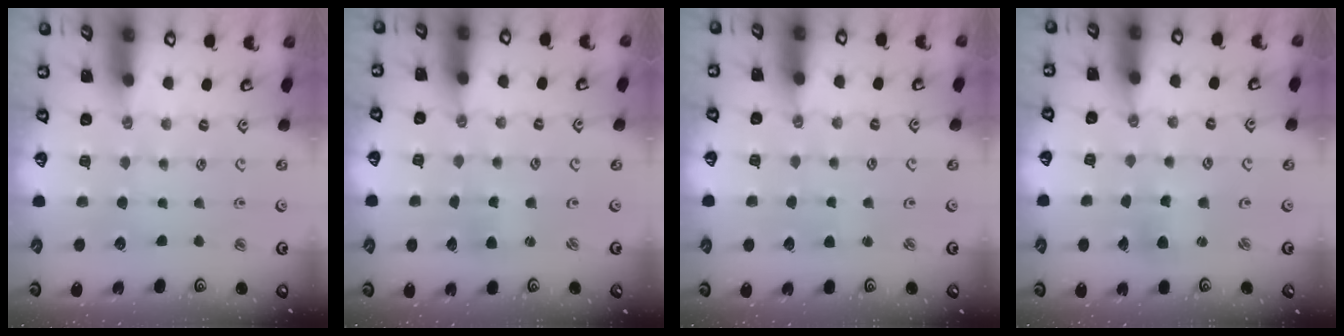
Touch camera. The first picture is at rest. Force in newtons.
{"total": 1.5, "press": 1.4, "slide": 0.3}
{"total": 1.4, "press": 1.3, "slide": 0.3}
{"total": 4.6, "press": 4.5, "slide": 0.5}